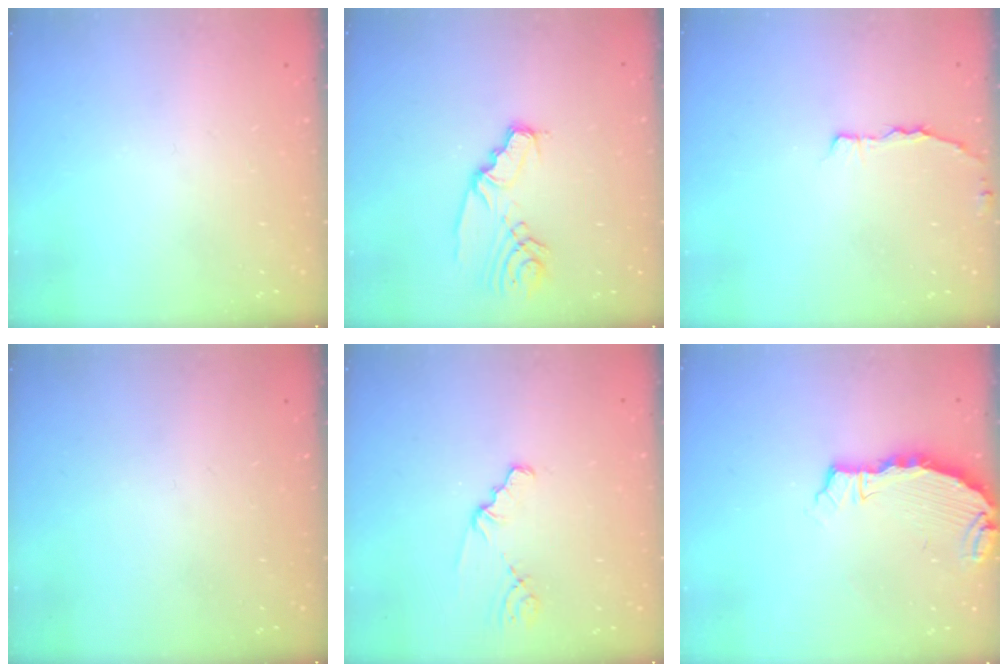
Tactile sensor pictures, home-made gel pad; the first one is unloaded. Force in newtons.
{"total": 7.0, "press": 7.0, "slide": 0.6}
{"total": 3.3, "press": 3.3, "slide": 0.4}
{"total": 0.0}
{"total": 1.7, "press": 1.7, "slide": 0.1}
{"total": 4.5, "press": 4.4, "slide": 0.4}